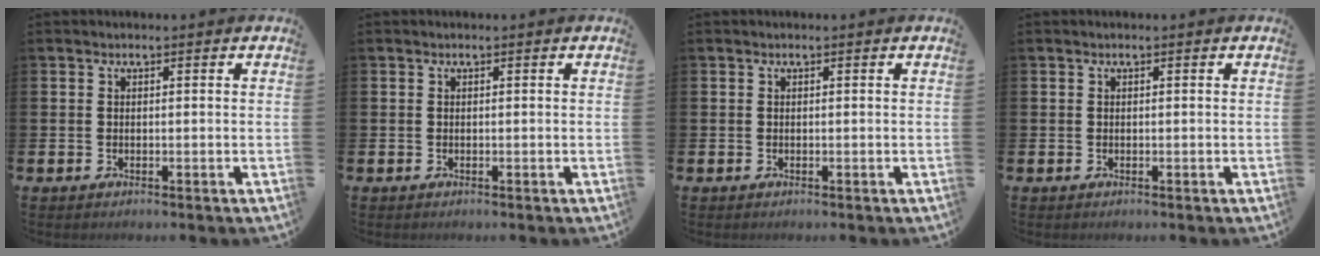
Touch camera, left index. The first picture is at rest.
{"total": 0.0}
{"total": 0.0}
{"total": 0.0}